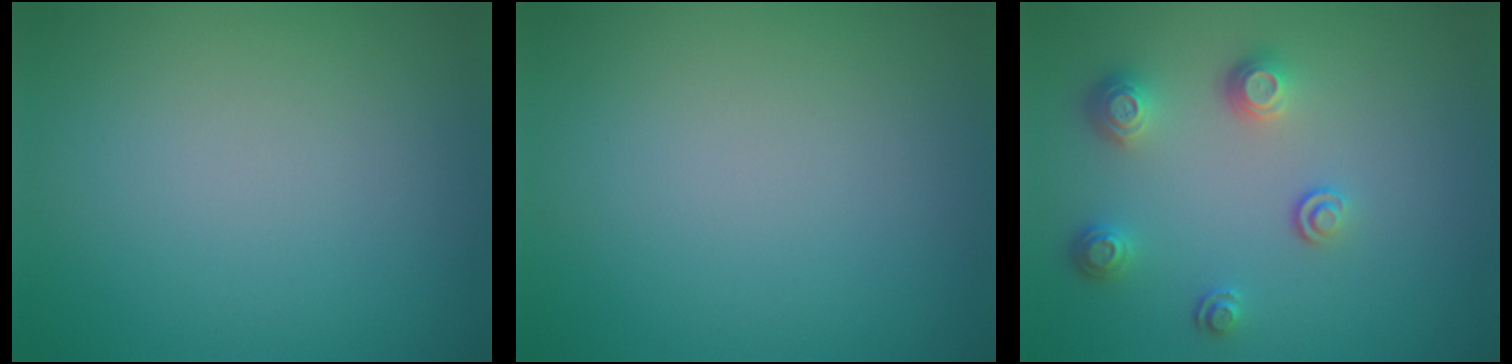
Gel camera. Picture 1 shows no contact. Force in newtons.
{"total": 0.0}
{"total": 3.2, "press": 2.5, "slide": 1.9}